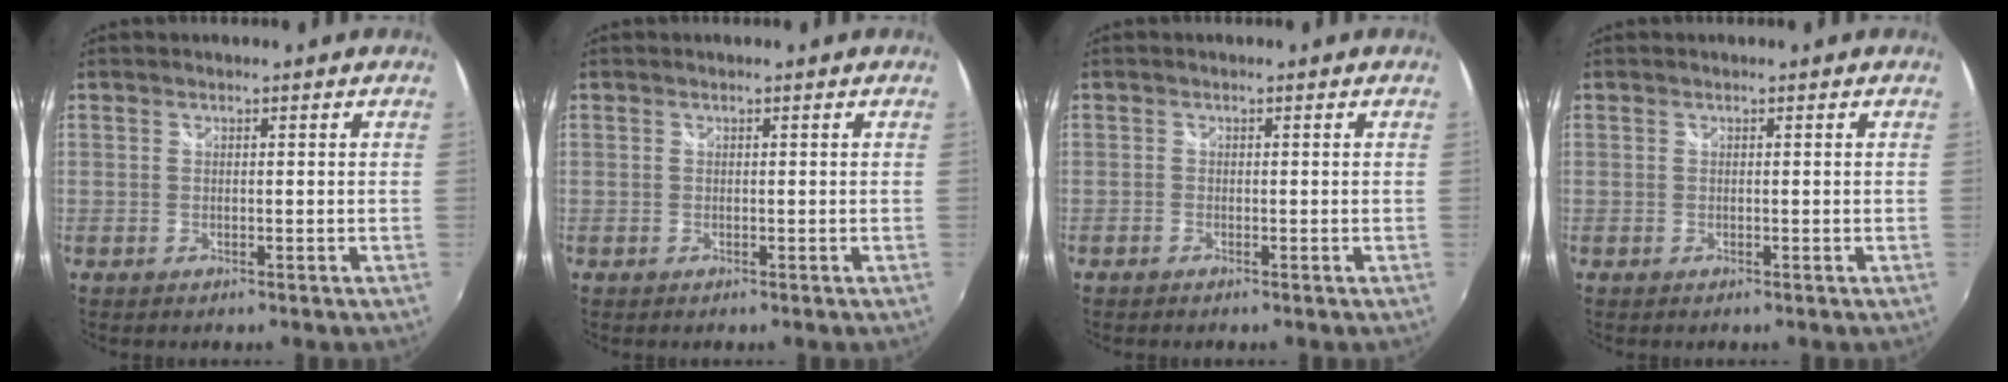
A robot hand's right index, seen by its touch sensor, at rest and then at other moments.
{"total": 0.0}
{"total": 0.6, "force": [-0.5, 0.3, 0.1], "torque": [-0.004, -0.002, -0.014]}
{"total": 0.0}